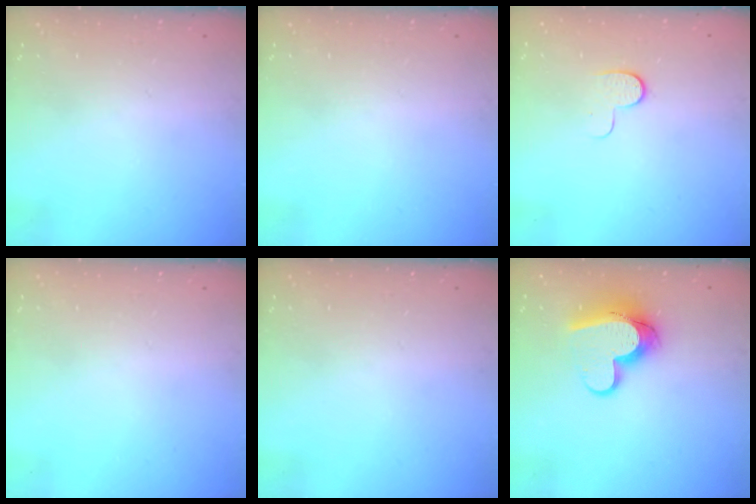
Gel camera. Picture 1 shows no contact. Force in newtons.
{"total": 0.0}
{"total": 5.7, "press": 5.7, "slide": 0.6}
{"total": 0.0}
{"total": 0.0}
{"total": 12.7, "press": 12.7, "slide": 1.4}